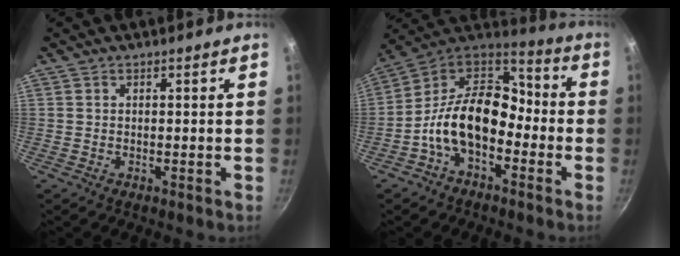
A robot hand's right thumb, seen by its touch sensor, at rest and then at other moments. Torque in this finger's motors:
{"motor_torque": [2.17, 2.23, 1.47, -0.68, 0.15]}